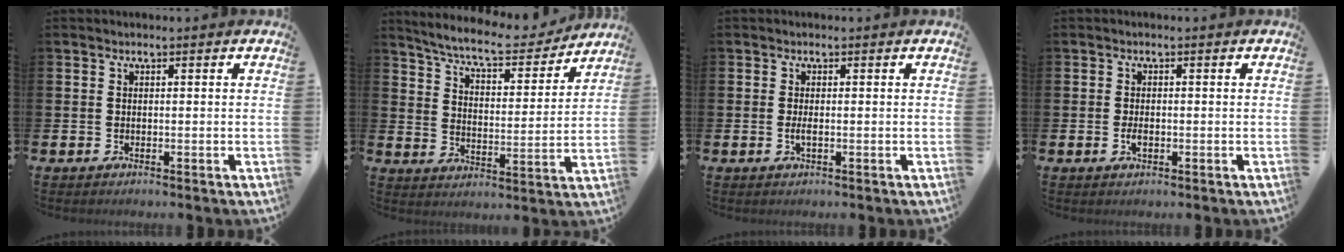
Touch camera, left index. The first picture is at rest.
{"total": 7.8, "force": [7.2, 1.1, 2.6], "torque": [-0.078, -0.049, 0.122]}
{"total": 1.1, "force": [-0.2, 0.3, 1.0], "torque": [-0.026, 0.002, -0.003]}
{"total": 1.6, "force": [-0.4, 0.8, 1.3], "torque": [-0.031, 0.004, -0.007]}